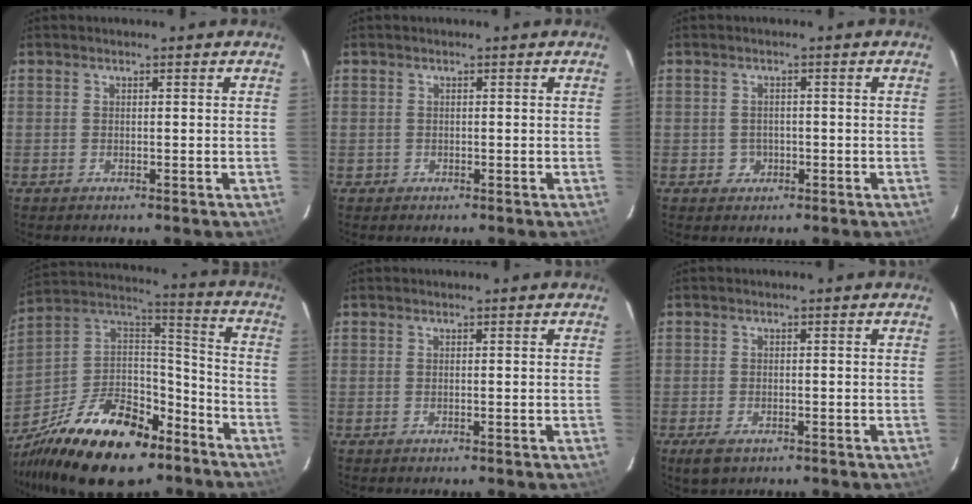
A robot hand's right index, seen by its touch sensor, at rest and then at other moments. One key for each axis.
{"total": 1.1, "fx": -0.3, "fy": 1.0, "fz": 0.0, "tx": 0.001, "ty": 0.005, "tz": -0.003}
{"total": 2.3, "fx": -0.6, "fy": 2.2, "fz": 0.2, "tx": -0.003, "ty": 0.003, "tz": -0.005}
{"total": 27.7, "fx": -18.0, "fy": 13.1, "fz": 16.4, "tx": -0.324, "ty": 0.011, "tz": -0.286}
{"total": 0.0}
{"total": 3.7, "fx": -2.2, "fy": 1.9, "fz": 2.3, "tx": -0.049, "ty": -0.010, "tz": -0.039}